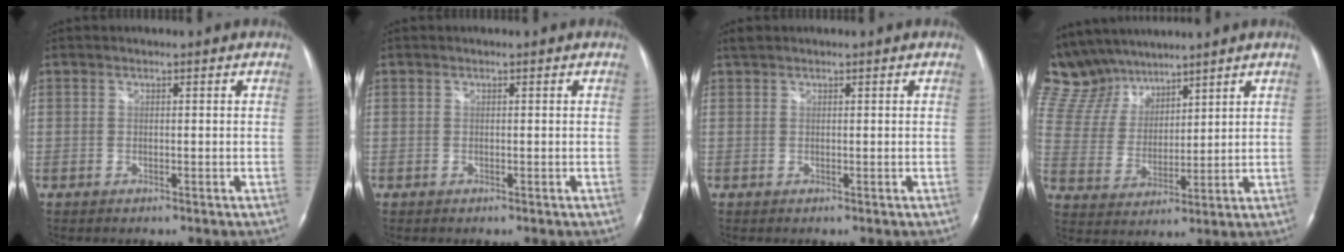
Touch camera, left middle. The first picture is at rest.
{"total": 0.0}
{"total": 1.0, "force": [0.9, 0.4, 0.3], "torque": [-0.011, 0.012, 0.018]}
{"total": 11.8, "force": [10.5, 4.8, 2.7], "torque": [-0.070, 0.024, 0.212]}